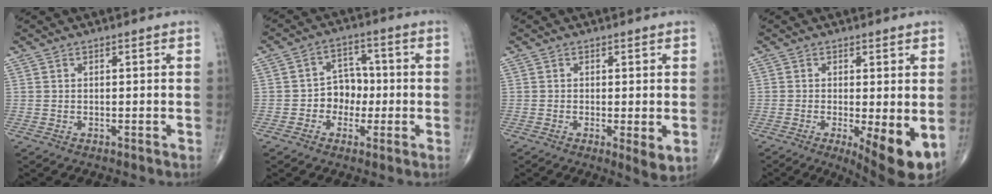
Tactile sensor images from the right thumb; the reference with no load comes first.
{"total": 6.5, "force": [-1.2, 5.3, 3.5], "torque": [-0.014, 0.024, -0.033]}
{"total": 3.8, "force": [-0.7, 0.9, 3.6], "torque": [-0.061, -0.015, -0.016]}
{"total": 9.1, "force": [-2.3, 2.5, 8.5], "torque": [-0.121, -0.023, -0.032]}